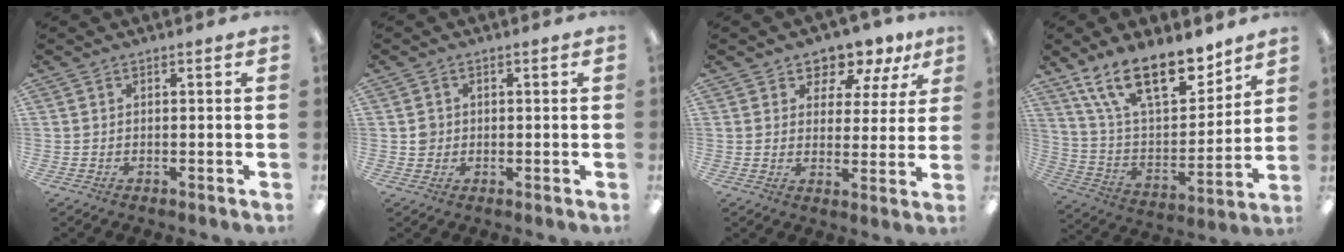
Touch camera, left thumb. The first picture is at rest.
{"total": 2.2, "force": [0.1, 2.2, 0.5], "torque": [-0.003, 0.002, -0.002]}
{"total": 6.9, "force": [5.6, 3.8, 1.3], "torque": [-0.022, -0.045, 0.099]}
{"total": 20.2, "force": [13.9, 8.5, 11.9], "torque": [-0.212, -0.076, 0.248]}